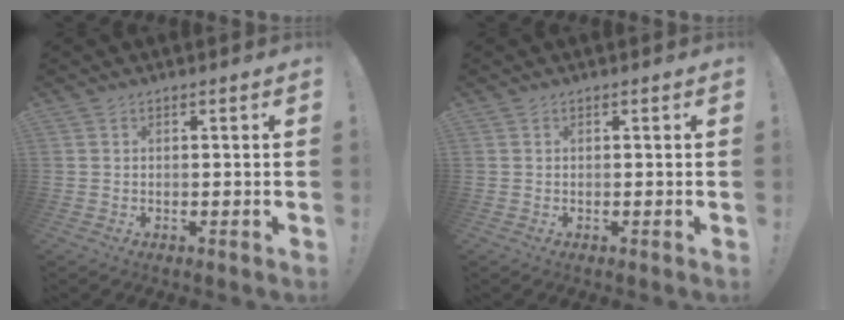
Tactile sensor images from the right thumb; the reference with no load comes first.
{"total": 0.0}